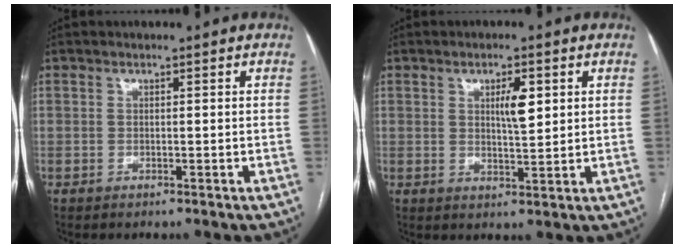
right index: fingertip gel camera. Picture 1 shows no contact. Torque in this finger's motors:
{"motor_torque": [0.23, 0.01, 0.16, 0.07]}